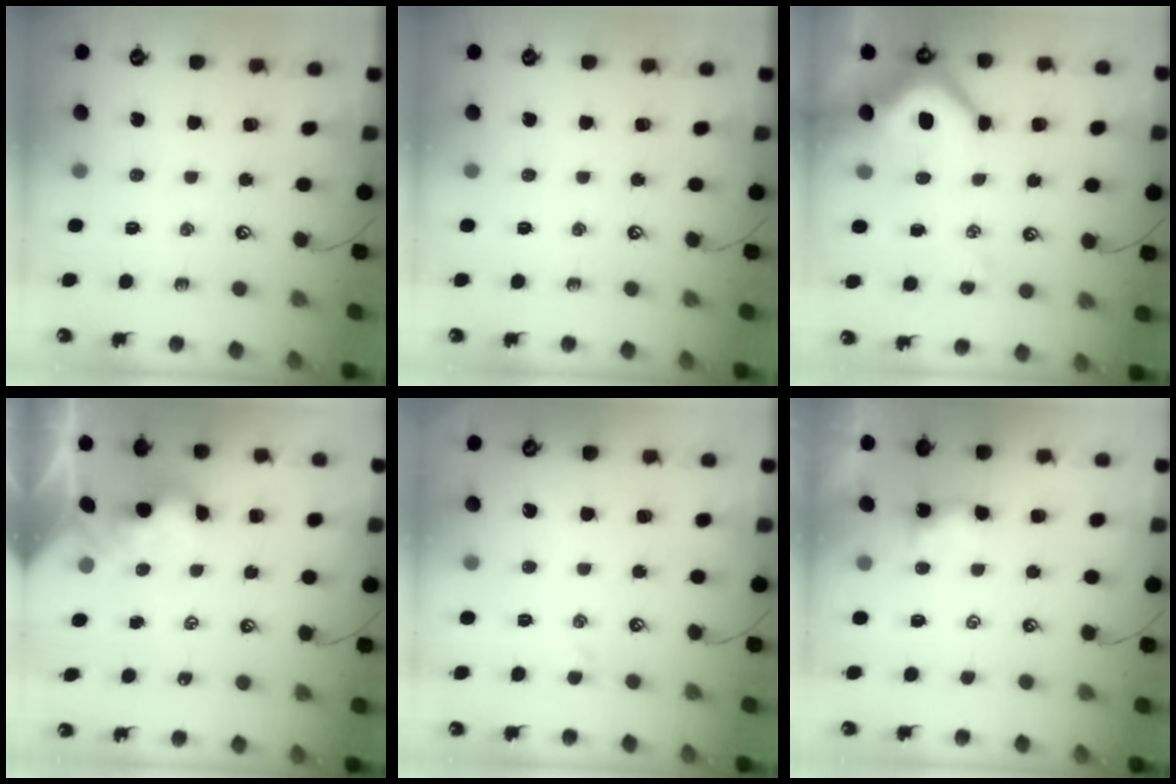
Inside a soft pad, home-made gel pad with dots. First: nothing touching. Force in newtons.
{"total": 0.0}
{"total": 10.1, "press": 10.0, "slide": 1.5}
{"total": 3.1, "press": 3.0, "slide": 0.4}
{"total": 1.9, "press": 1.9, "slide": 0.3}
{"total": 2.4, "press": 2.4, "slide": 0.1}